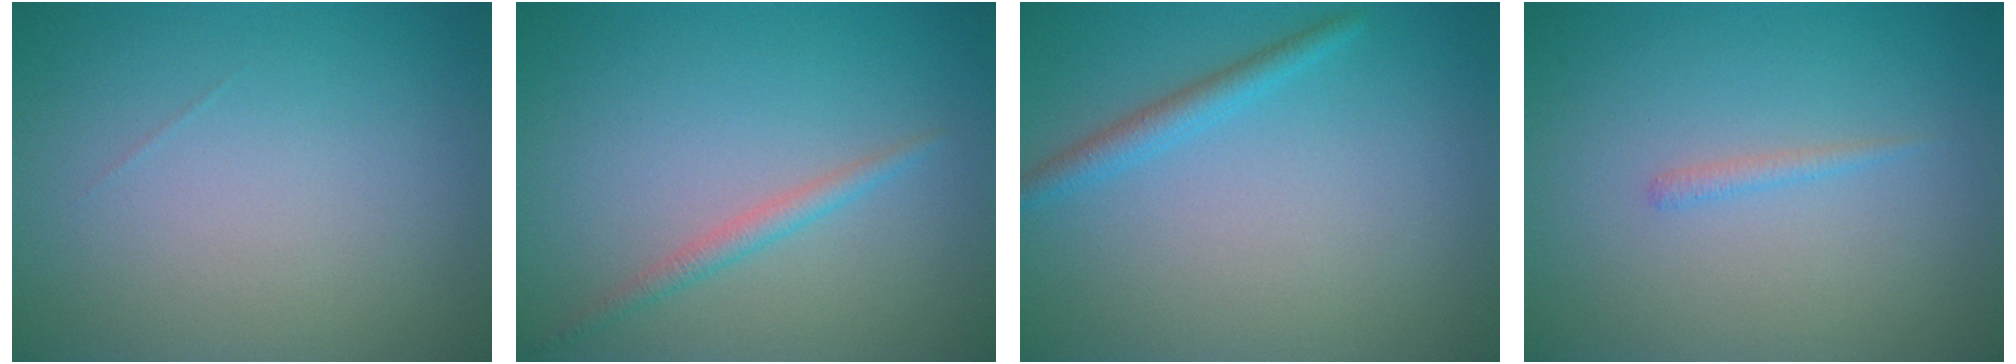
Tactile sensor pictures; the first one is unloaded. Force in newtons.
{"total": 1.5, "press": 1.5, "slide": 0.1}
{"total": 1.8, "press": 1.8, "slide": 0.1}
{"total": 0.8, "press": 0.8, "slide": 0.1}